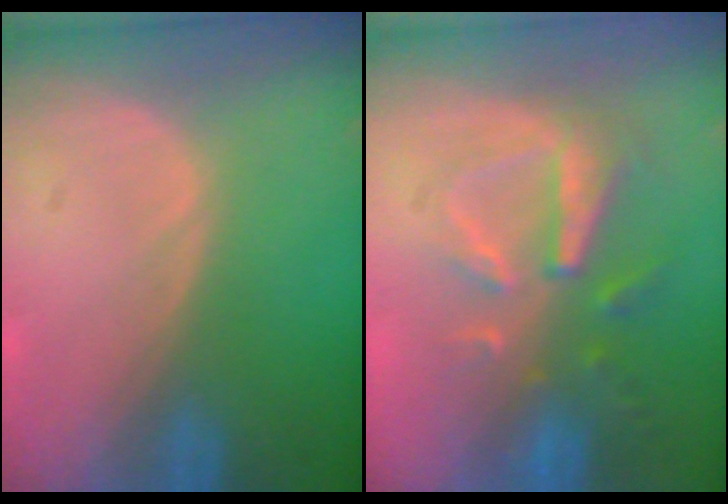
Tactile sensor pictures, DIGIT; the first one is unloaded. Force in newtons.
{"total": 8.1, "press": 7.3, "slide": 3.5}